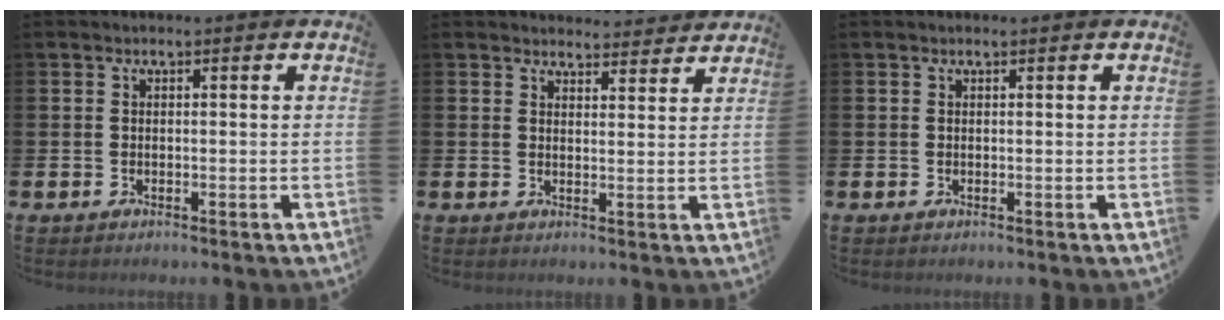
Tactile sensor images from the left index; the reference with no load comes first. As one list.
[{"total": 3.4, "force": [3.4, 0.7, -0.2], "torque": [0.005, -0.022, 0.060]}, {"total": 0.0}]